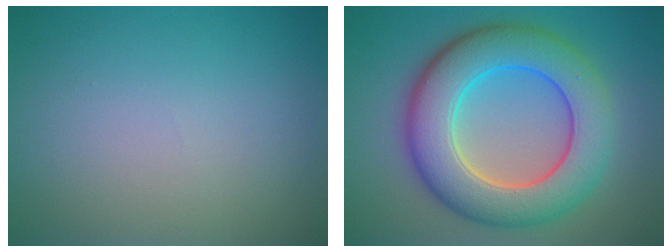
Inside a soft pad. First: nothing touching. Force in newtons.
{"total": 10.1, "press": 10.0, "slide": 0.4}